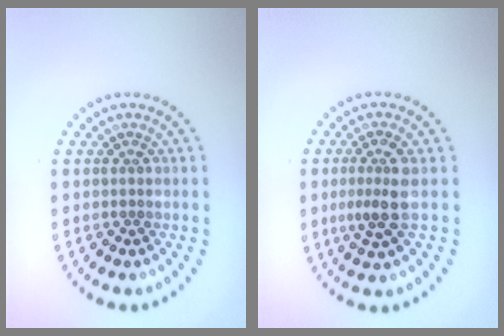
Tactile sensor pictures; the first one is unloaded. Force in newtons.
{"total": 2.9, "press": 2.6, "slide": 1.3}